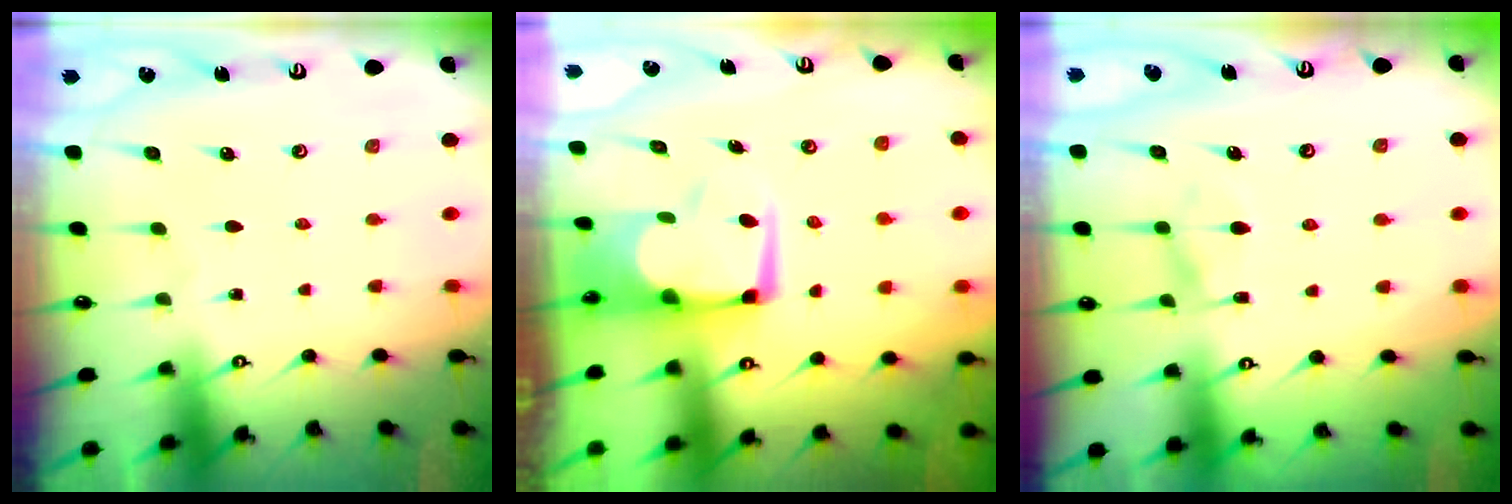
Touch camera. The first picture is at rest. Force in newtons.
{"total": 6.1, "press": 5.9, "slide": 1.3}
{"total": 7.0, "press": 6.9, "slide": 1.0}